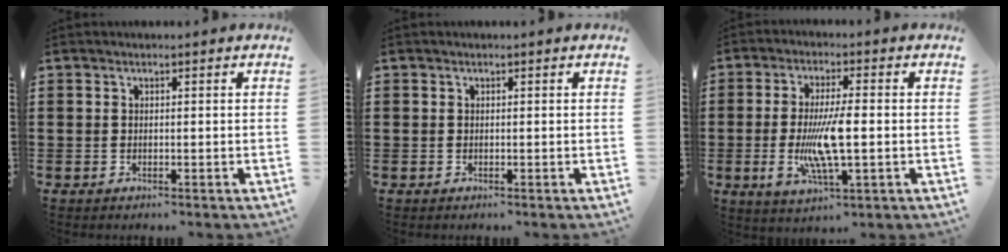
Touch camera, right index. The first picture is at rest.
{"total": 0.0}
{"total": 9.0, "force": [-1.2, 2.2, 8.6], "torque": [-0.187, -0.019, -0.028]}